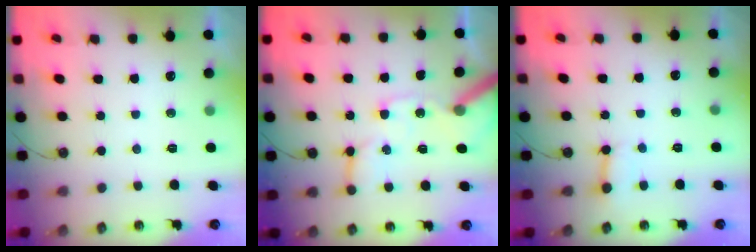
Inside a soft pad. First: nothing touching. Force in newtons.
{"total": 13.9, "press": 13.8, "slide": 1.9}
{"total": 3.1, "press": 3.1, "slide": 0.5}